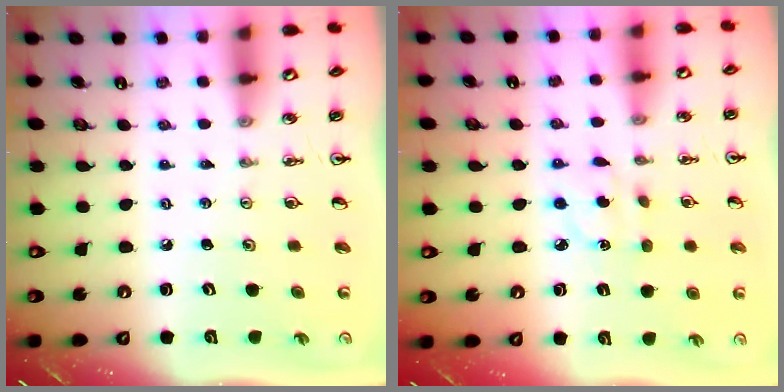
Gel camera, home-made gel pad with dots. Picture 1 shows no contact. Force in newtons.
{"total": 3.5, "press": 3.5, "slide": 0.7}